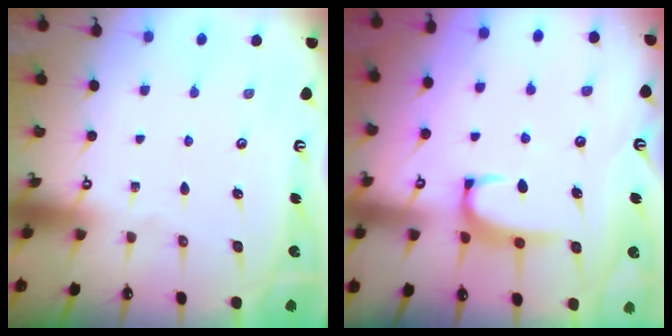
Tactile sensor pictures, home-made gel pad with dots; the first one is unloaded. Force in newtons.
{"total": 2.3, "press": 2.3, "slide": 0.6}